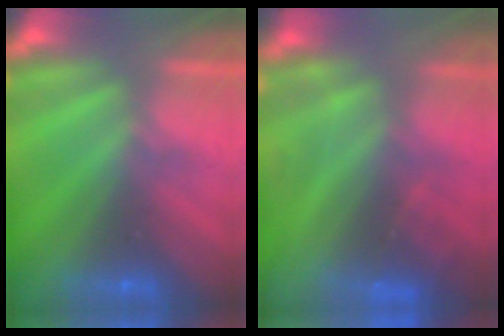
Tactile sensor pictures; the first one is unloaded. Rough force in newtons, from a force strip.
{"total": 4.8}